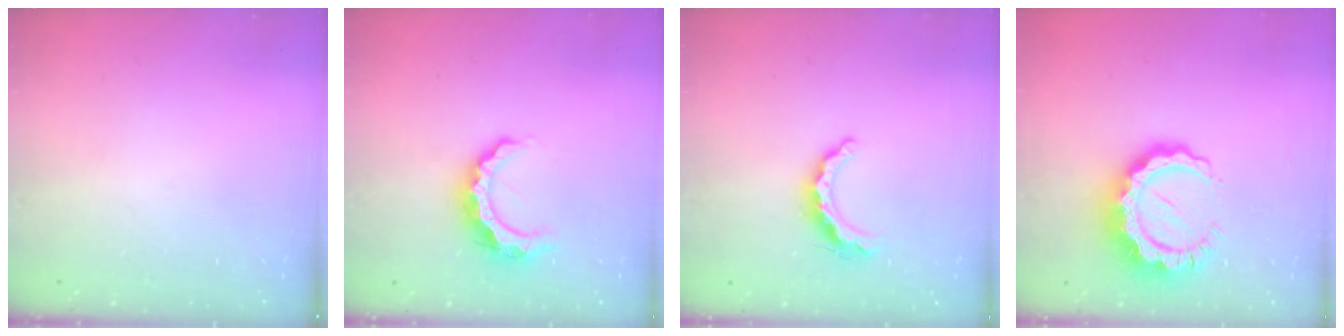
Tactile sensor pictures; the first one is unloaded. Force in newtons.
{"total": 8.8, "press": 8.8, "slide": 0.6}
{"total": 8.8, "press": 8.7, "slide": 0.4}
{"total": 12.9, "press": 12.9, "slide": 1.0}